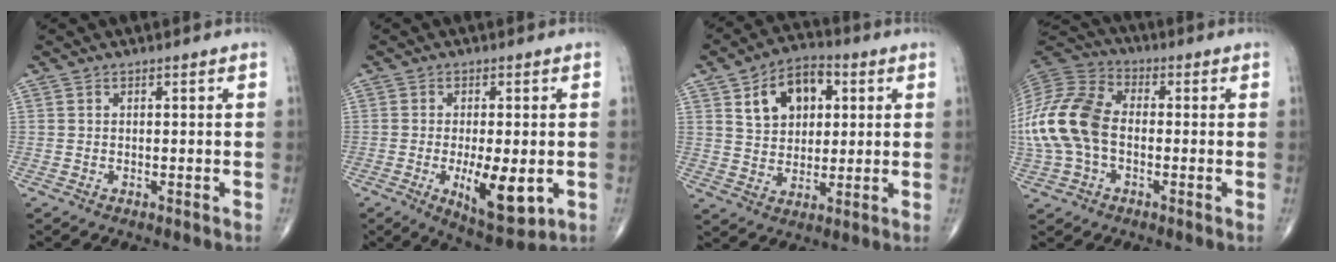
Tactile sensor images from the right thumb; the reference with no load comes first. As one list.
[{"total": 11.0, "force": [-2.4, 4.1, 9.9], "torque": [-0.145, -0.020, -0.028]}, {"total": 12.0, "force": [4.1, 8.1, 7.8], "torque": [-0.092, -0.001, 0.066]}, {"total": 17.3, "force": [-1.7, 11.4, 12.9], "torque": [-0.287, 0.031, -0.036]}]